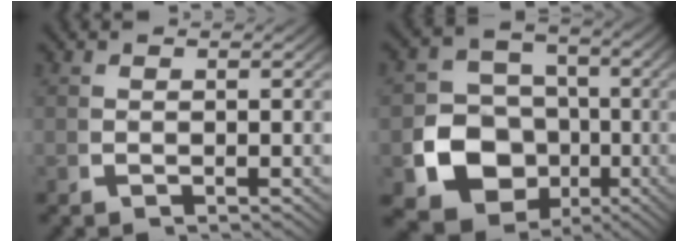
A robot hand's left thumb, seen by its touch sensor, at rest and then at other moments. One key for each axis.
{"total": 14.7, "fx": -4.6, "fy": 12.6, "fz": 6.0, "tx": -0.155, "ty": -0.072, "tz": -0.065}